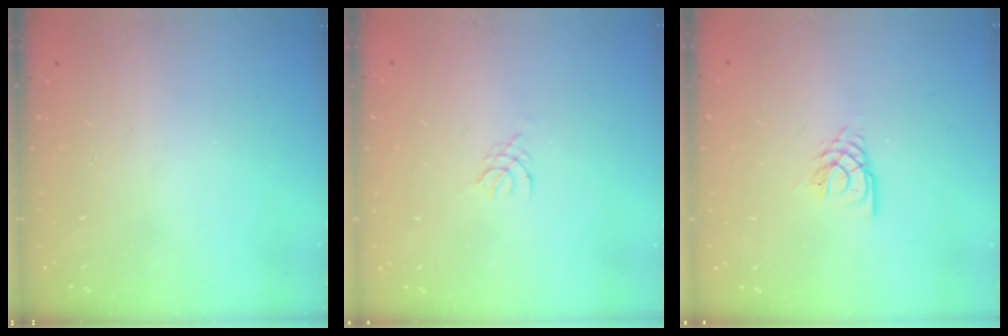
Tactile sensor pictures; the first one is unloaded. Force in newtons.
{"total": 1.2, "press": 1.2, "slide": 0.3}
{"total": 2.9, "press": 2.8, "slide": 0.4}